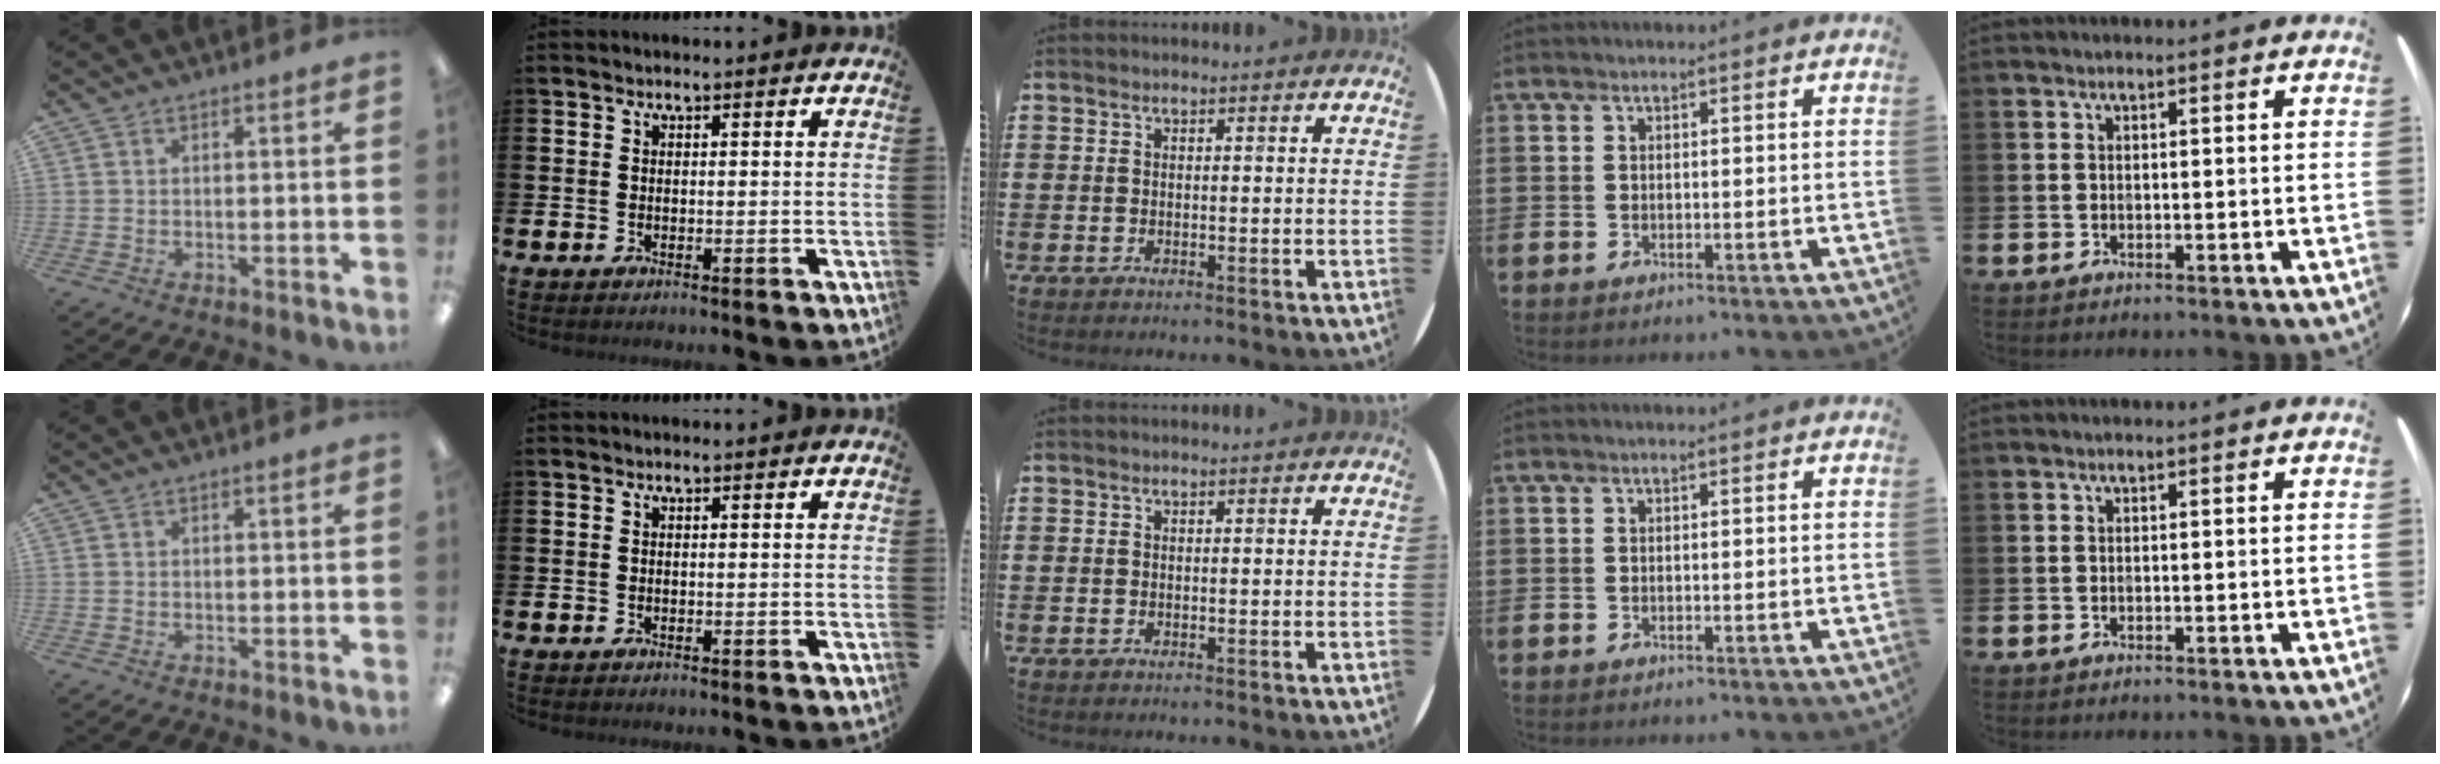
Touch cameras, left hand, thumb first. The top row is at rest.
{}